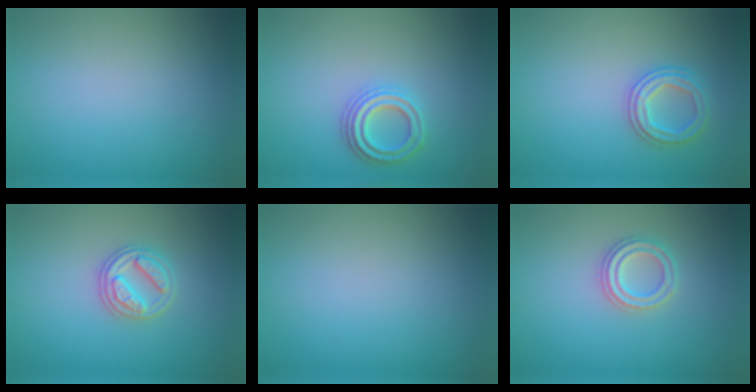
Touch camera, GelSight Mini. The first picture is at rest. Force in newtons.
{"total": 2.7, "press": 2.6, "slide": 0.8}
{"total": 2.6, "press": 2.6, "slide": 0.1}
{"total": 2.8, "press": 2.7, "slide": 0.8}
{"total": 0.0}
{"total": 2.3, "press": 2.3, "slide": 0.2}